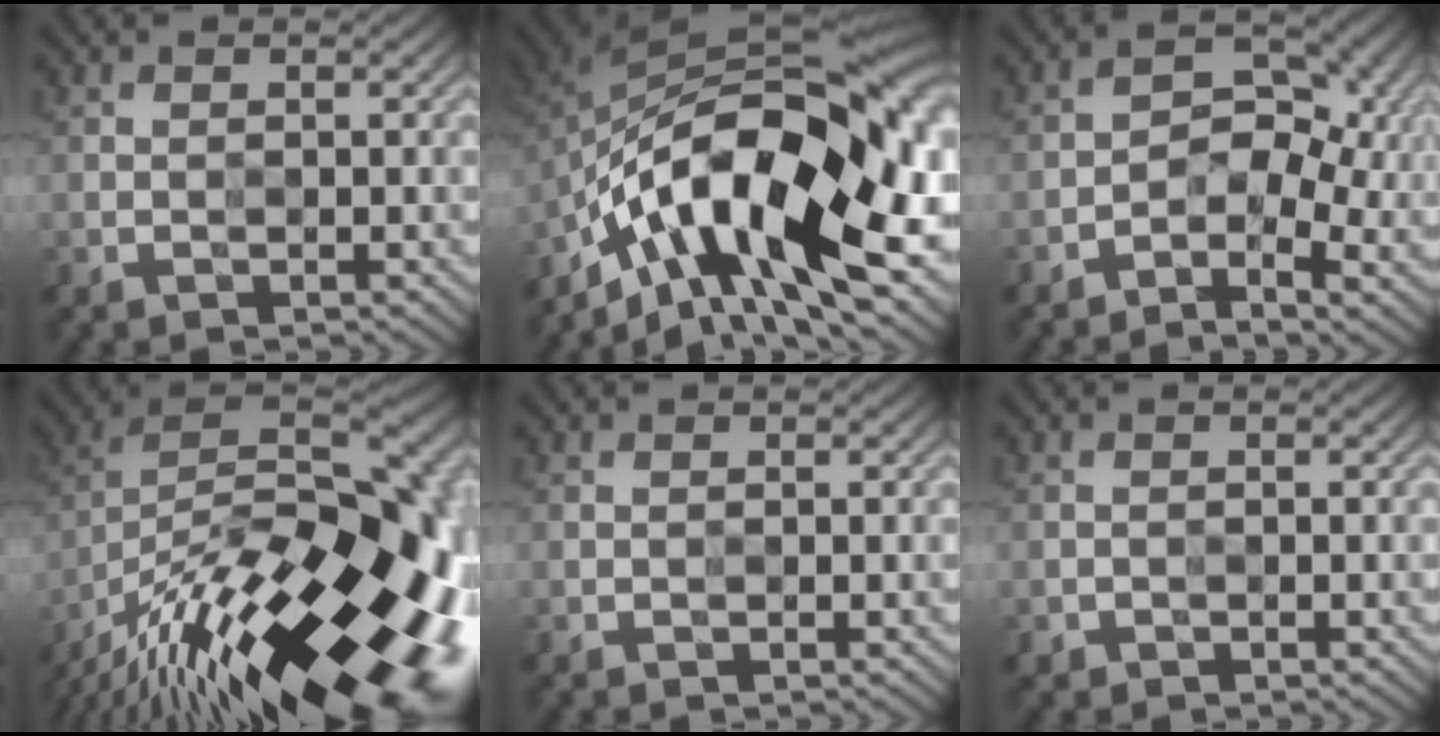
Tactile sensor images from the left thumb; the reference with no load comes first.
{"total": 17.7, "force": [-6.6, 7.3, 14.7], "torque": [-0.268, 0.001, -0.124]}
{"total": 5.8, "force": [-1.7, 3.5, 4.3], "torque": [-0.057, 0.001, -0.040]}
{"total": 20.1, "force": [-11.8, 6.5, 14.9], "torque": [-0.233, 0.008, -0.189]}
{"total": 0.0}
{"total": 0.7, "force": [-0.6, 0.3, -0.3], "torque": [0.003, -0.004, -0.012]}